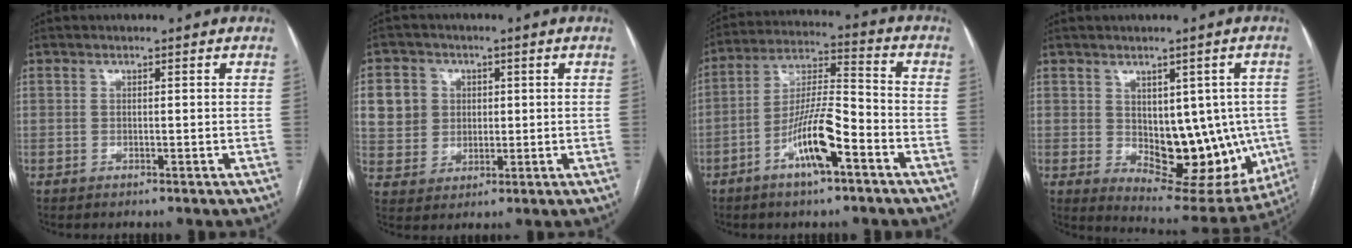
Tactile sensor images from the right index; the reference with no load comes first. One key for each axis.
{"total": 8.1, "fx": 2.0, "fy": 7.5, "fz": 2.2, "tx": -0.051, "ty": 0.021, "tz": 0.045}
{"total": 11.6, "fx": -5.4, "fy": 2.0, "fz": 10.0, "tx": -0.192, "ty": 0.006, "tz": -0.099}
{"total": 15.5, "fx": -1.2, "fy": 8.5, "fz": 12.9, "tx": -0.160, "ty": -0.001, "tz": 0.009}